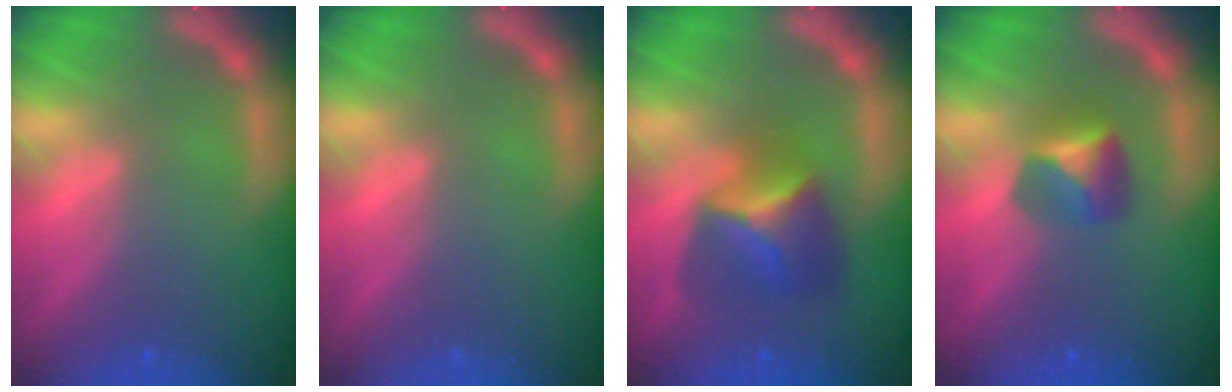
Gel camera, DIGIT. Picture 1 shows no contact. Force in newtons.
{"total": 0.0}
{"total": 5.4}
{"total": 2.9}